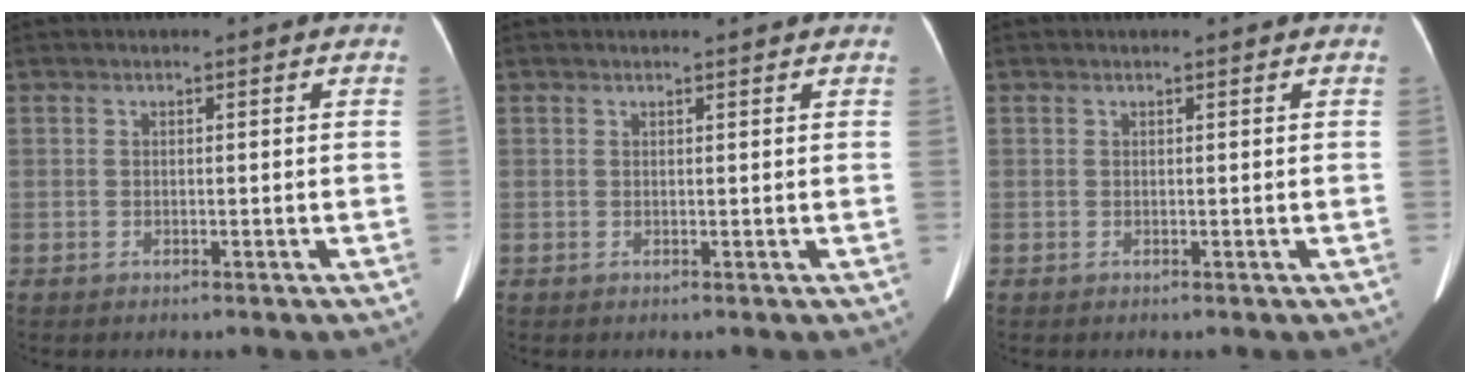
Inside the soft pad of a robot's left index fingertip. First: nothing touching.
{"total": 1.8, "force": [1.7, 0.0, 0.5], "torque": [-0.009, 0.005, 0.022]}
{"total": 0.8, "force": [0.8, 0.1, 0.2], "torque": [-0.010, 0.008, 0.010]}